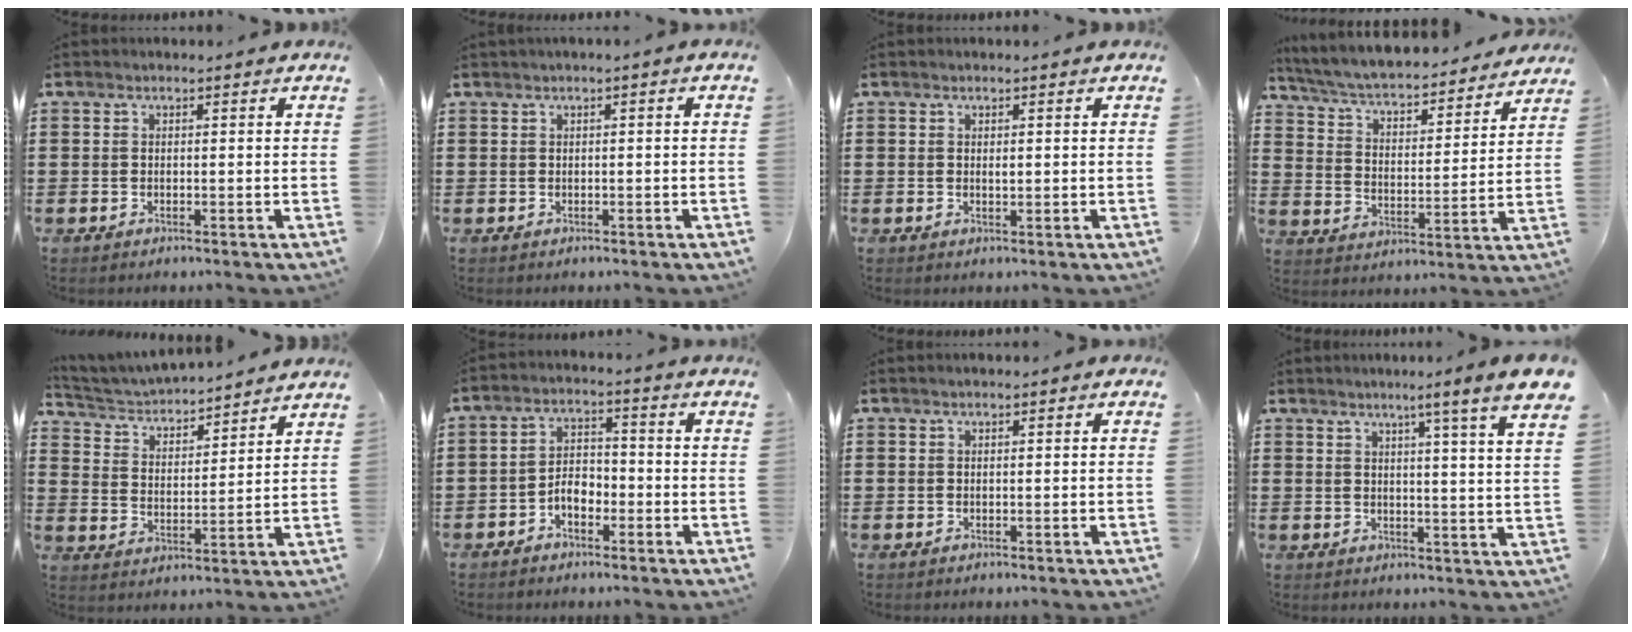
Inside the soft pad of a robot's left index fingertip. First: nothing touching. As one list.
[{"total": 0.6, "force": [-0.1, 0.0, 0.6], "torque": [-0.009, -0.005, 0.000]}, {"total": 0.7, "force": [0.2, 0.3, 0.6], "torque": [-0.013, 0.000, 0.004]}, {"total": 4.9, "force": [4.7, 0.3, 1.5], "torque": [-0.053, -0.038, 0.072]}, {"total": 4.1, "force": [4.0, 0.5, 0.3], "torque": [-0.031, -0.029, 0.065]}, {"total": 3.8, "force": [-2.2, 2.2, 2.2], "torque": [-0.048, 0.005, -0.047]}, {"total": 0.0}, {"total": 5.8, "force": [3.9, -1.2, 4.1], "torque": [-0.077, -0.030, 0.055]}]